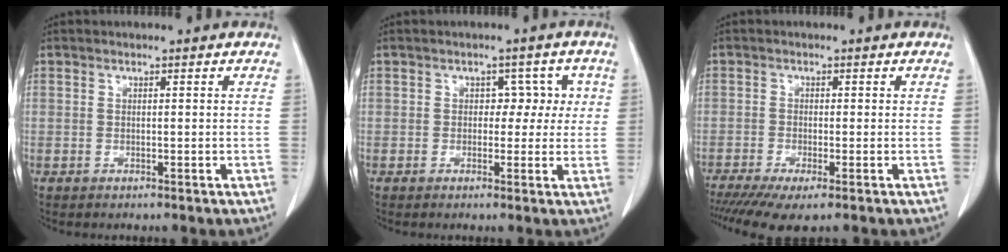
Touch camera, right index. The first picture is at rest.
{"total": 3.7, "force": [0.4, 2.9, 2.3], "torque": [-0.009, 0.021, 0.002]}
{"total": 6.3, "force": [-4.4, 1.0, 4.4], "torque": [-0.070, -0.015, -0.076]}